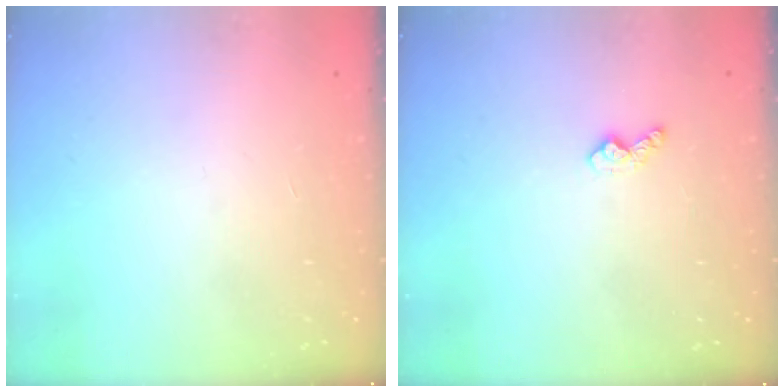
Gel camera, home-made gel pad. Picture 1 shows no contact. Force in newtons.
{"total": 4.2, "press": 4.1, "slide": 0.6}